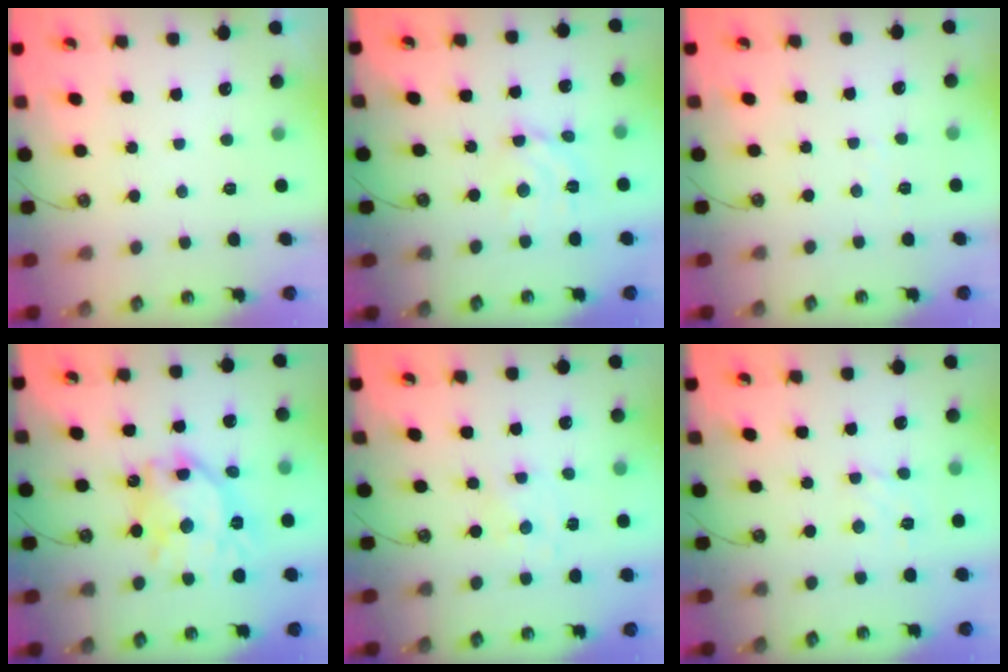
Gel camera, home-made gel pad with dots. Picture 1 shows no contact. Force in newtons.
{"total": 8.4, "press": 8.4, "slide": 0.5}
{"total": 2.3, "press": 2.2, "slide": 0.4}
{"total": 17.7, "press": 17.6, "slide": 1.7}
{"total": 0.8, "press": 0.8, "slide": 0.2}
{"total": 2.4, "press": 2.4, "slide": 0.3}